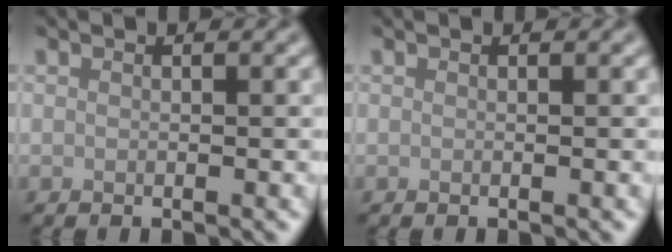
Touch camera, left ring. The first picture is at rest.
{"total": 0.0}